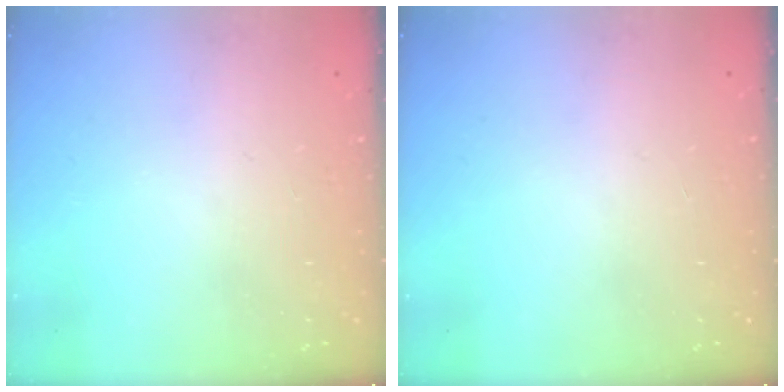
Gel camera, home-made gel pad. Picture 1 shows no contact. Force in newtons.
{"total": 0.0}